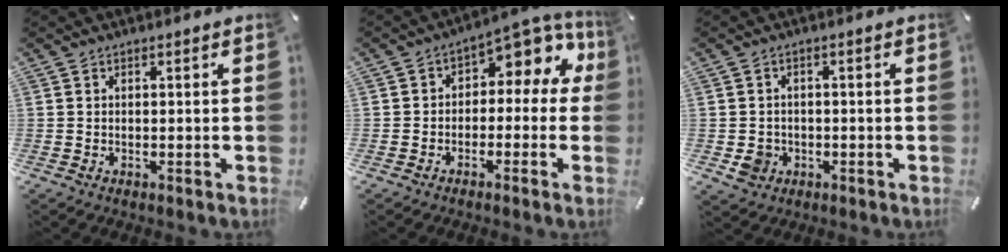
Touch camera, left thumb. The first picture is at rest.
{"total": 7.2, "force": [1.8, 4.8, 4.9], "torque": [-0.066, -0.017, 0.030]}
{"total": 4.3, "force": [-1.3, 3.9, 1.3], "torque": [-0.025, -0.001, -0.025]}